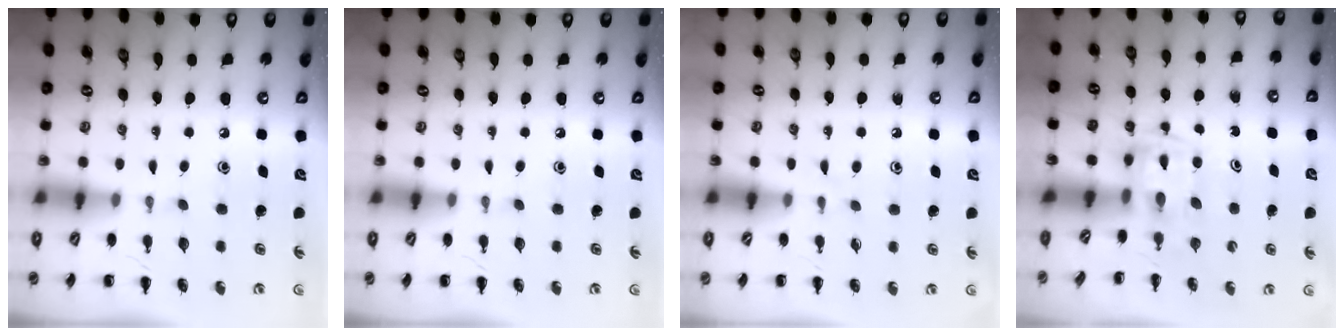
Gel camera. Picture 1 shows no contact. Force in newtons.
{"total": 0.0}
{"total": 2.9, "press": 2.6, "slide": 1.4}
{"total": 2.4, "press": 2.2, "slide": 1.1}